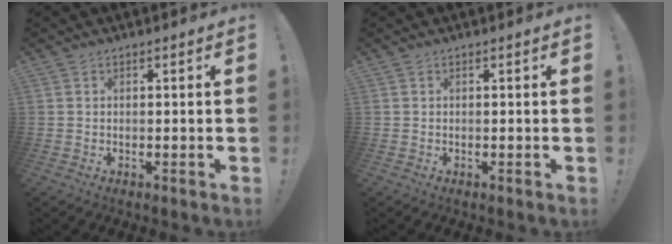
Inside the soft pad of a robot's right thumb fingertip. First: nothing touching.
{"total": 0.0}